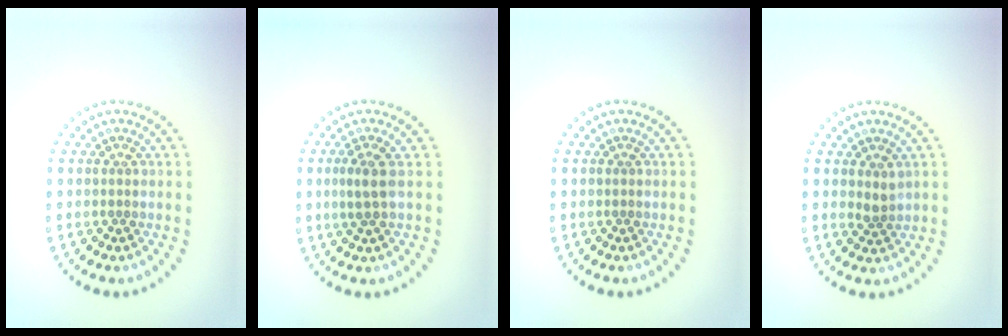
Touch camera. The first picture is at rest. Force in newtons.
{"total": 2.1, "press": 1.7, "slide": 1.2}
{"total": 0.0}
{"total": 1.2, "press": 1.0, "slide": 0.6}